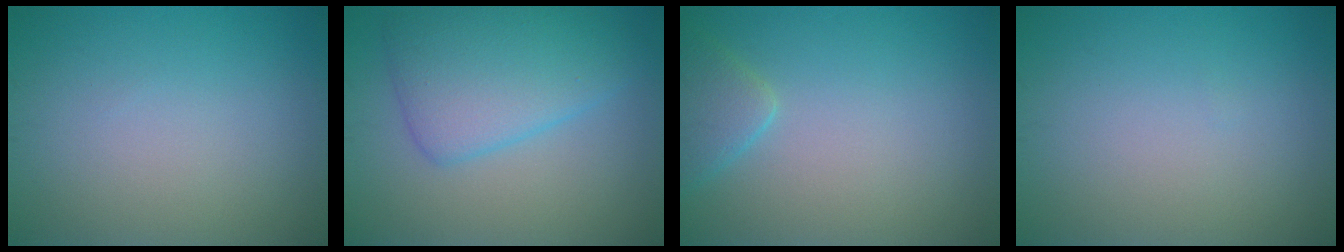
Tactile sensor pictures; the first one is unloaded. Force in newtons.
{"total": 6.1, "press": 6.1, "slide": 0.2}
{"total": 2.5, "press": 2.4, "slide": 0.2}
{"total": 0.0}